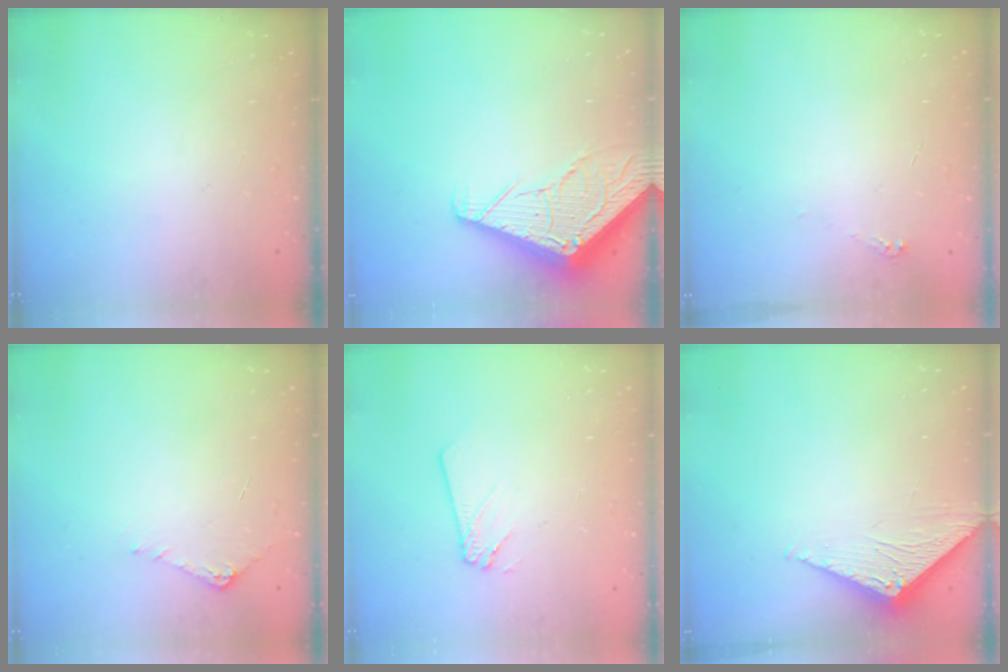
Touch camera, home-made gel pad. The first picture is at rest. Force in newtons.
{"total": 6.5, "press": 6.5, "slide": 0.7}
{"total": 2.5, "press": 2.5, "slide": 0.3}
{"total": 5.1, "press": 5.0, "slide": 0.7}
{"total": 2.4, "press": 2.4, "slide": 0.2}
{"total": 3.3, "press": 3.3, "slide": 0.2}